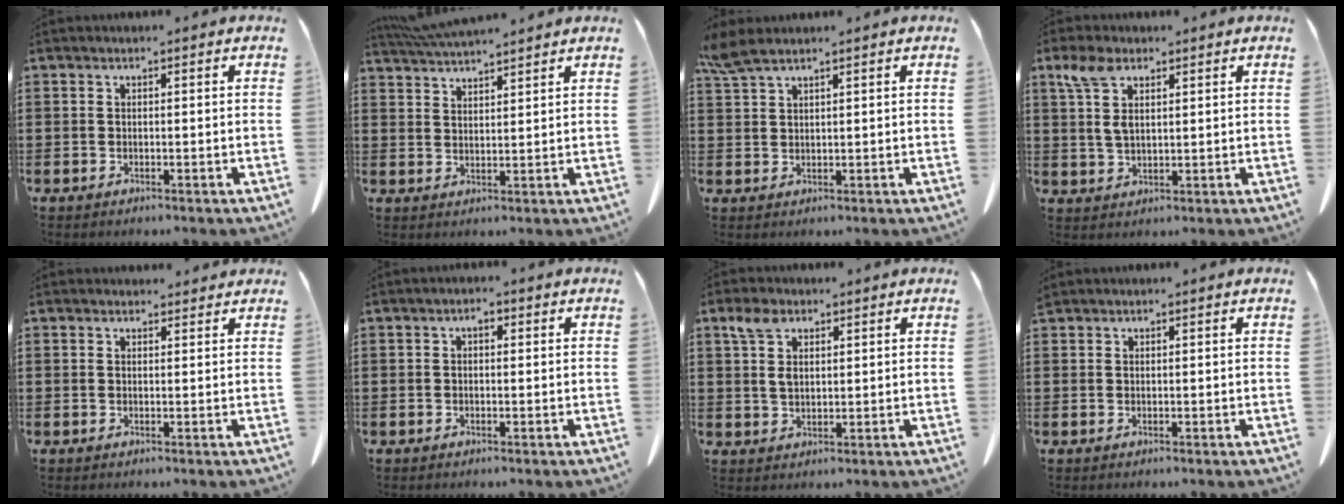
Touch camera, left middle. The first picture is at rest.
{"total": 5.0, "force": [4.7, 0.3, 1.5], "torque": [-0.044, -0.014, 0.088]}
{"total": 3.4, "force": [2.6, 0.7, 2.1], "torque": [-0.049, -0.001, 0.050]}
{"total": 5.7, "force": [2.7, 2.5, 4.3], "torque": [-0.100, 0.002, 0.047]}
{"total": 1.4, "force": [1.3, 0.4, 0.2], "torque": [0.002, 0.000, 0.023]}
{"total": 1.4, "force": [0.0, 0.7, 1.2], "torque": [-0.024, 0.006, -0.002]}
{"total": 4.3, "force": [2.3, 2.3, 2.9], "torque": [-0.066, 0.008, 0.041]}
{"total": 0.8, "force": [0.8, 0.1, 0.0], "torque": [-0.004, -0.003, 0.017]}